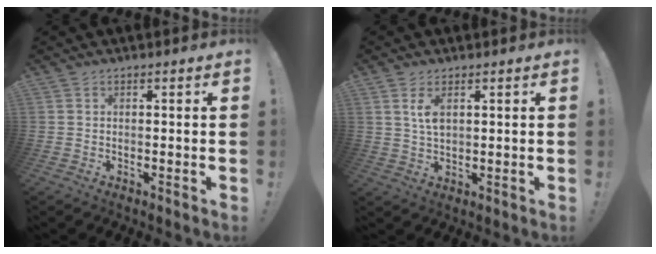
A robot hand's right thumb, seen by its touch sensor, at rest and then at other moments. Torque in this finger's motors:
{"motor_torque": [-0.08, 0.27, 0.34, 0.29, 0.00]}